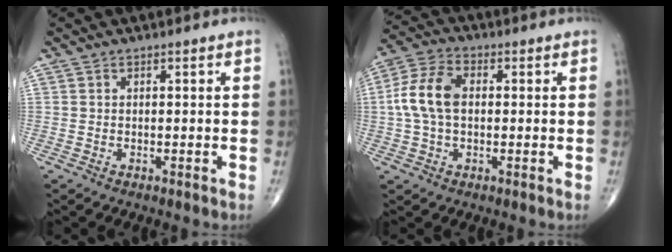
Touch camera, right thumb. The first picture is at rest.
{"total": 9.5, "force": [0.6, 5.9, 7.5], "torque": [-0.159, 0.025, 0.007]}